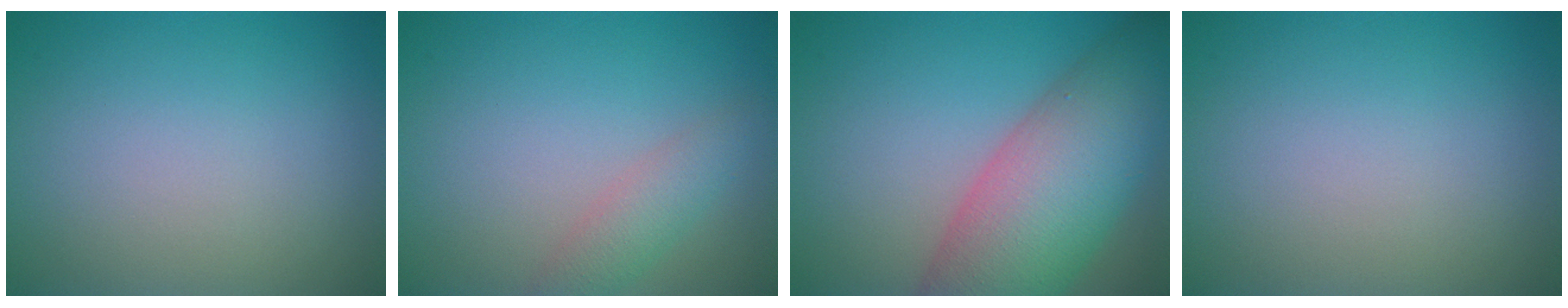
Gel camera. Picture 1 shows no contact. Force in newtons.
{"total": 2.3, "press": 2.3, "slide": 0.0}
{"total": 11.4, "press": 11.3, "slide": 0.5}
{"total": 0.0}